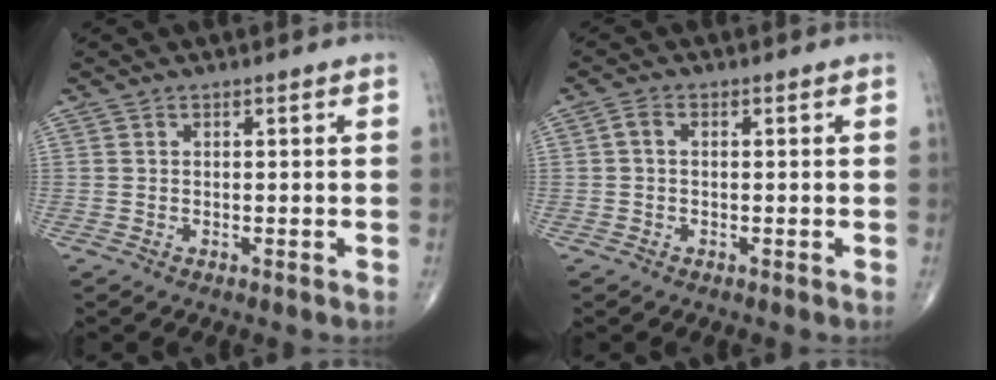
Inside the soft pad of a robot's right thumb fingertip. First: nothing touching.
{"total": 1.7, "force": [0.1, 1.1, 1.3], "torque": [-0.023, 0.006, -0.001]}